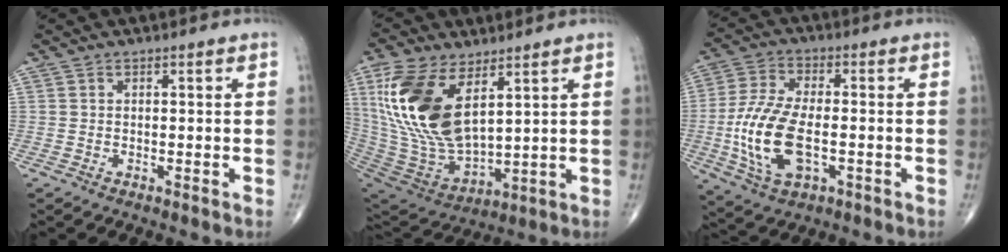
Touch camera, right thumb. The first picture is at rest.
{"total": 20.5, "force": [7.5, 10.2, 16.2], "torque": [-0.328, -0.035, 0.154]}
{"total": 14.5, "force": [-2.7, 7.1, 12.4], "torque": [-0.262, 0.008, -0.047]}